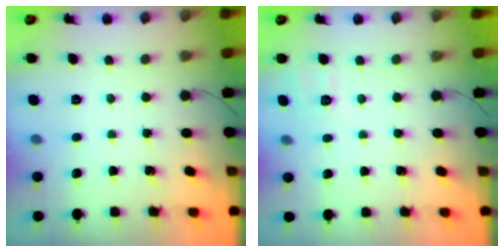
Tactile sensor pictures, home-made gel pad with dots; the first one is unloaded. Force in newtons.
{"total": 1.9, "press": 0.7, "slide": 1.7}